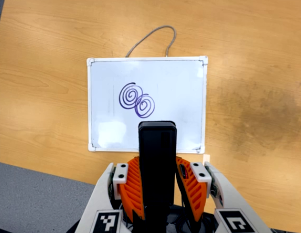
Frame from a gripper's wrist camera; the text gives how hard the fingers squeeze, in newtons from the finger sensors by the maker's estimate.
{"total": 3.2, "left": 1.9, "right": 4.6}